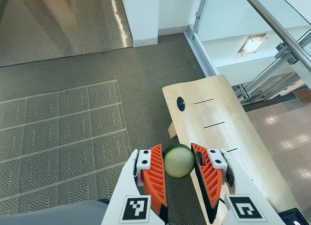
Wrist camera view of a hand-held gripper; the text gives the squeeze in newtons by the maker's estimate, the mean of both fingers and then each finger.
{"total": 10.3, "left": 10.5, "right": 10.2}